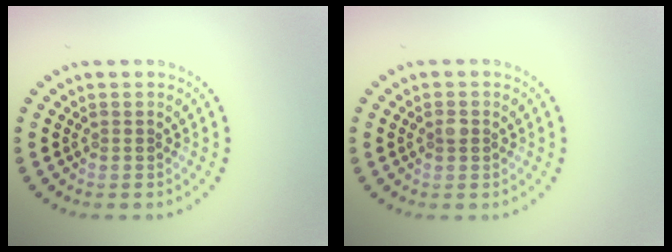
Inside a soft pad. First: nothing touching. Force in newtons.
{"total": 0.9, "press": 0.9, "slide": 0.2}